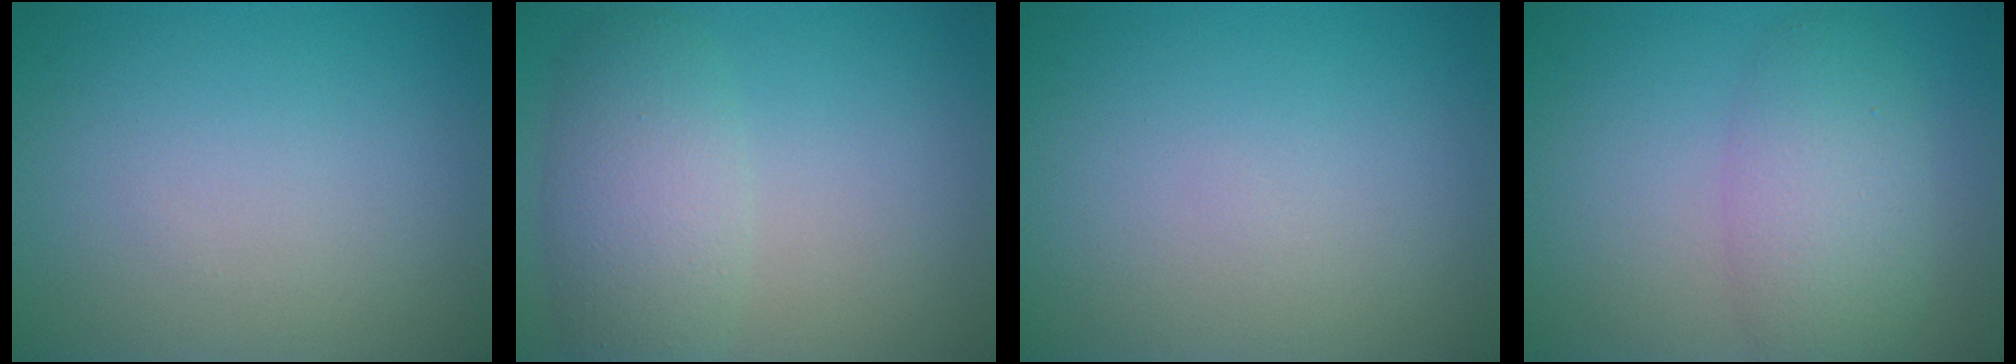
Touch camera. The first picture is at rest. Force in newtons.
{"total": 4.6, "press": 4.6, "slide": 0.3}
{"total": 0.0}
{"total": 4.9, "press": 4.9, "slide": 0.1}